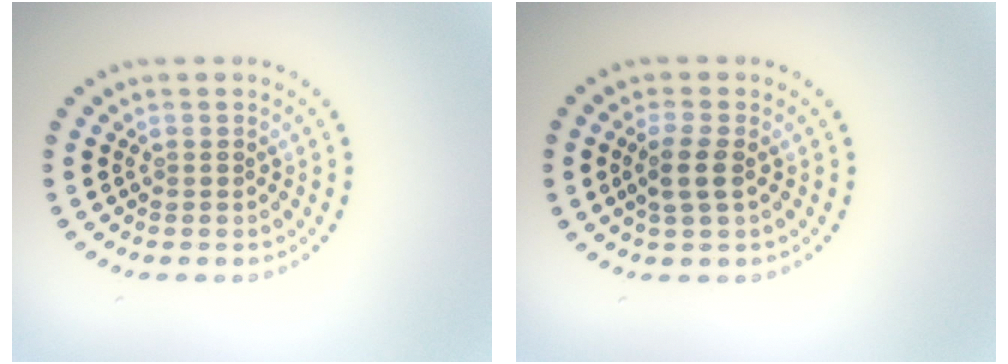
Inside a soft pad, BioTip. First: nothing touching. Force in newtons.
{"total": 2.3, "press": 2.1, "slide": 0.8}